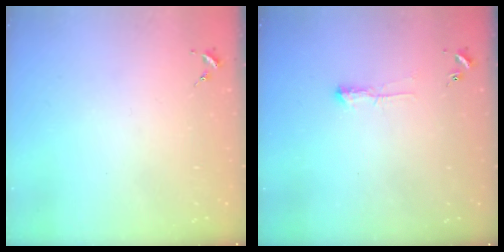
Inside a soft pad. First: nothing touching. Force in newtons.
{"total": 3.9, "press": 3.9, "slide": 0.5}